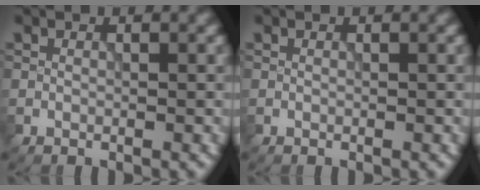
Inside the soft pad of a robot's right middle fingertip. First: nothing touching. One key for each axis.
{"total": 0.0}